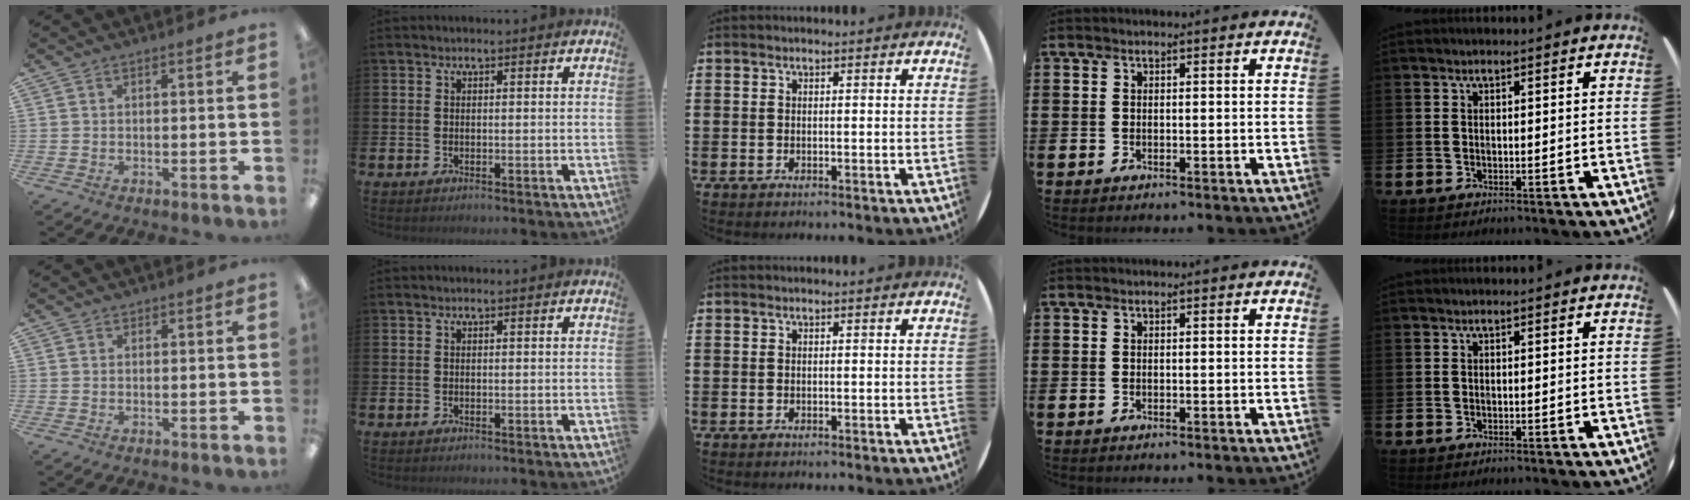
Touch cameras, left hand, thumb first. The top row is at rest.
{}